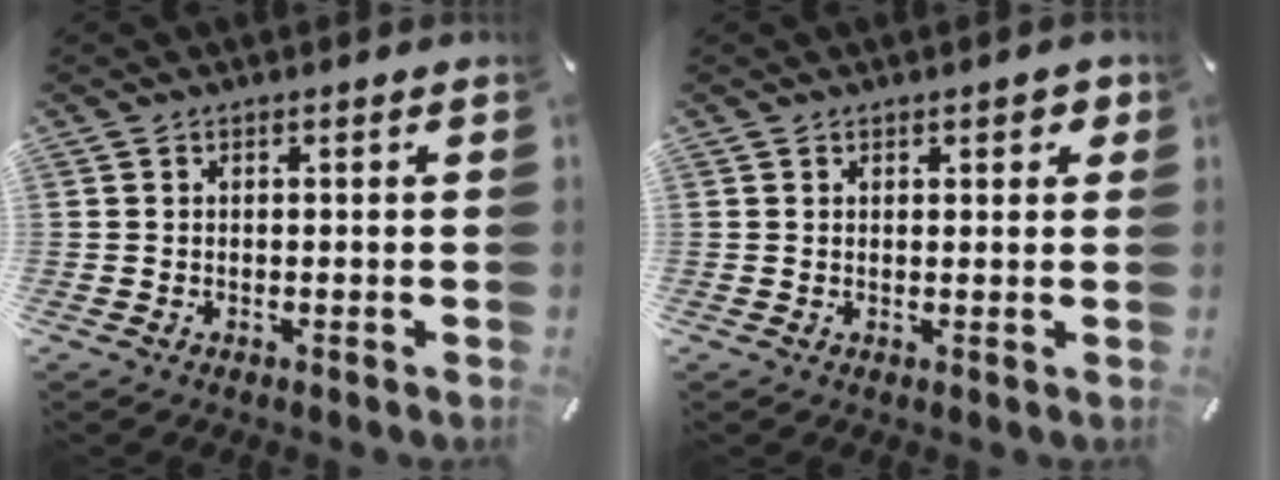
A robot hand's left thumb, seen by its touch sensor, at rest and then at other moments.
{"total": 2.8, "force": [1.5, 1.5, 1.8], "torque": [-0.015, -0.003, 0.020]}